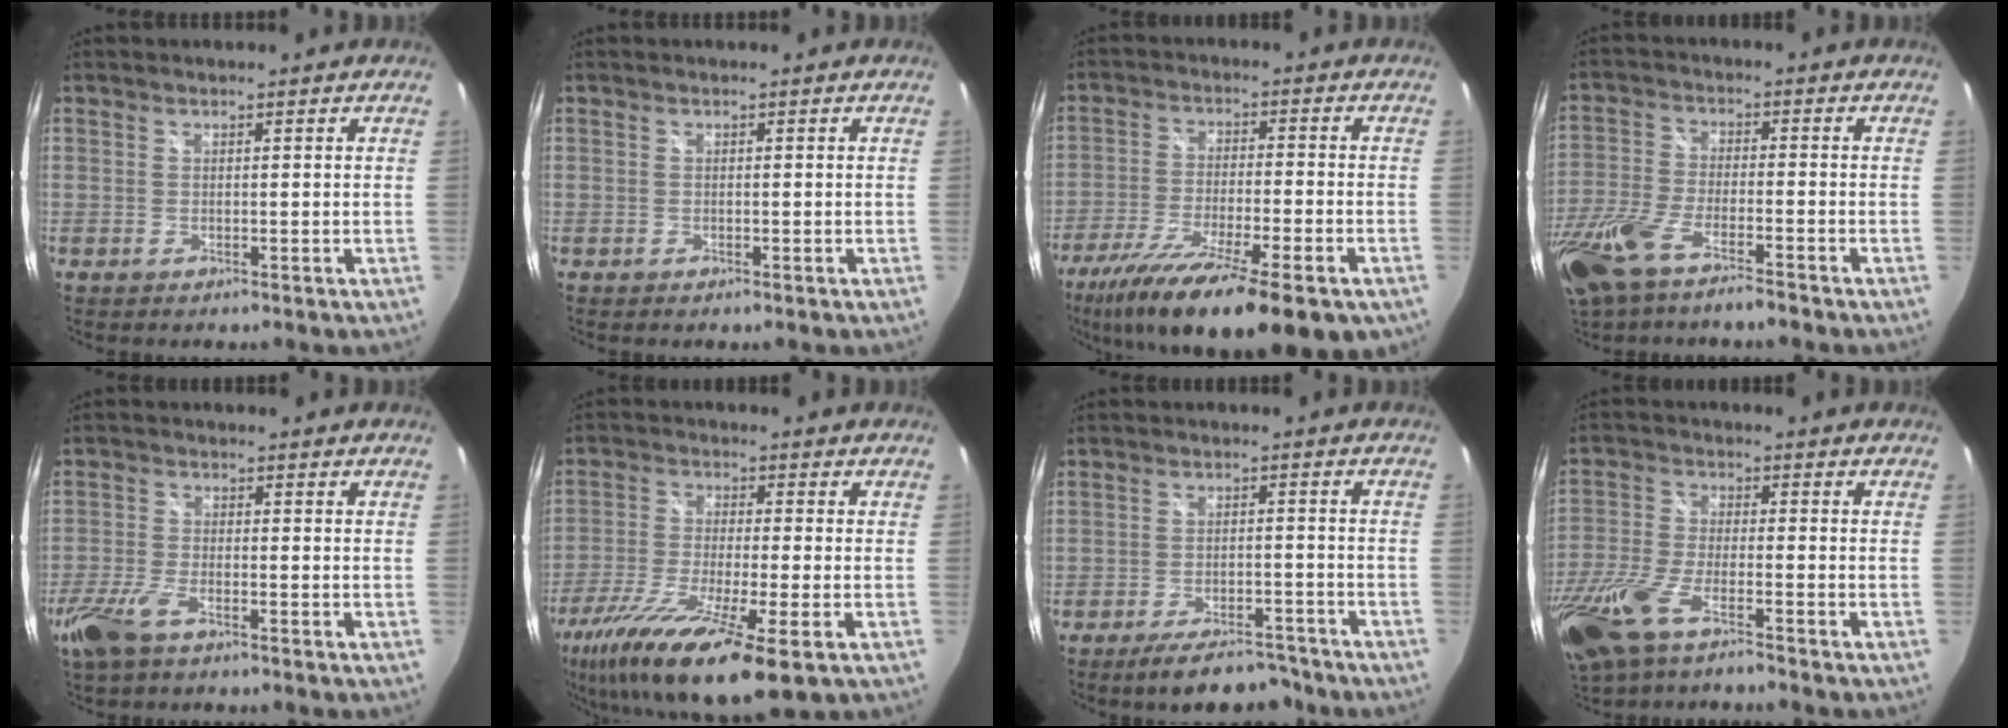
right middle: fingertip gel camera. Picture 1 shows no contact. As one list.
[{"total": 0.0}, {"total": 21.6, "force": [-14.5, 5.2, 15.2], "torque": [-0.275, -0.061, -0.231]}, {"total": 14.3, "force": [-10.2, 3.9, 9.3], "torque": [-0.220, -0.039, -0.198]}, {"total": 7.3, "force": [-4.8, 2.6, 4.9], "torque": [-0.127, -0.015, -0.096]}, {"total": 18.0, "force": [-10.1, 3.6, 14.5], "torque": [-0.289, -0.066, -0.181]}, {"total": 9.5, "force": [-8.0, 3.0, 4.0], "torque": [-0.083, 0.005, -0.114]}, {"total": 14.3, "force": [-9.9, 3.7, 9.6], "torque": [-0.224, -0.040, -0.197]}]